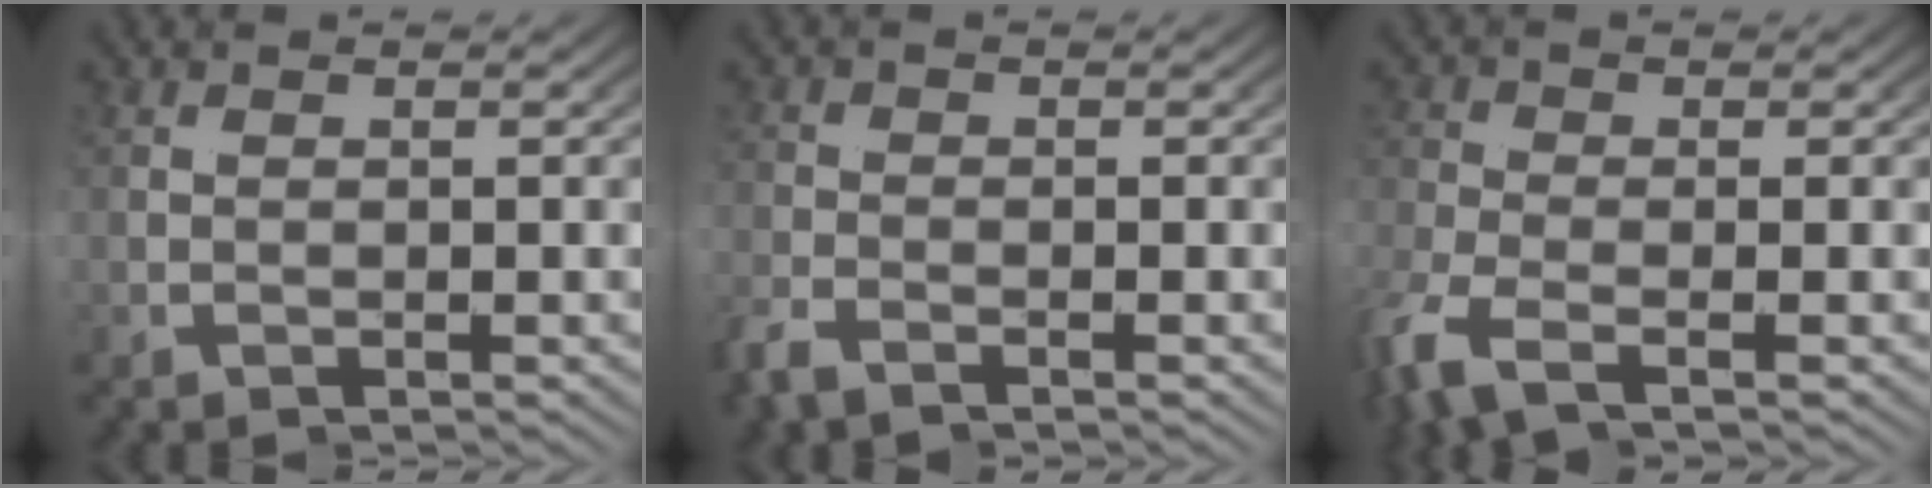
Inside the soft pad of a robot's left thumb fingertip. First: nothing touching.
{"total": 2.3, "force": [-1.7, -0.4, -1.5], "torque": [0.015, -0.001, -0.039]}
{"total": 2.3, "force": [-1.7, 0.3, 1.6], "torque": [-0.054, -0.009, -0.032]}